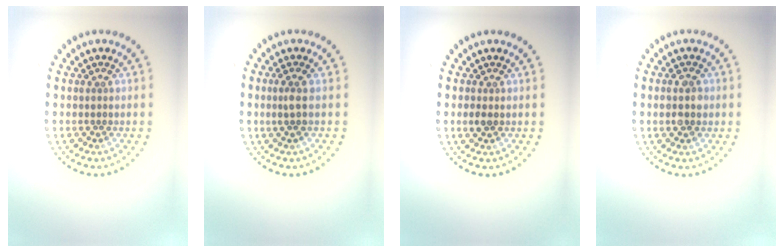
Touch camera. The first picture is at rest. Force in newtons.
{"total": 1.5, "press": 1.3, "slide": 0.8}
{"total": 1.2, "press": 1.2, "slide": 0.1}
{"total": 2.7, "press": 2.7, "slide": 0.1}